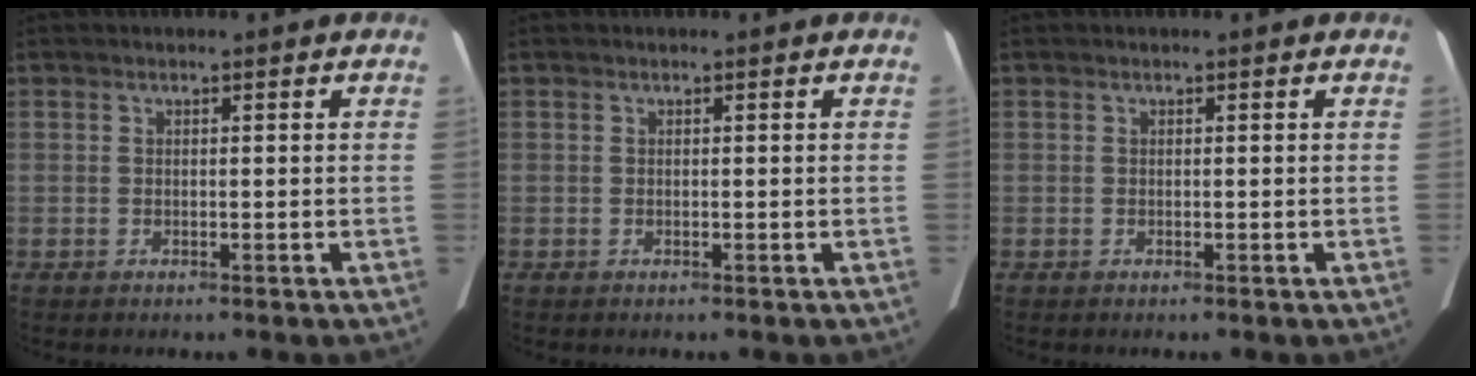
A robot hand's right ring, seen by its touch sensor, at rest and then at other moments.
{"total": 0.0}
{"total": 0.0}